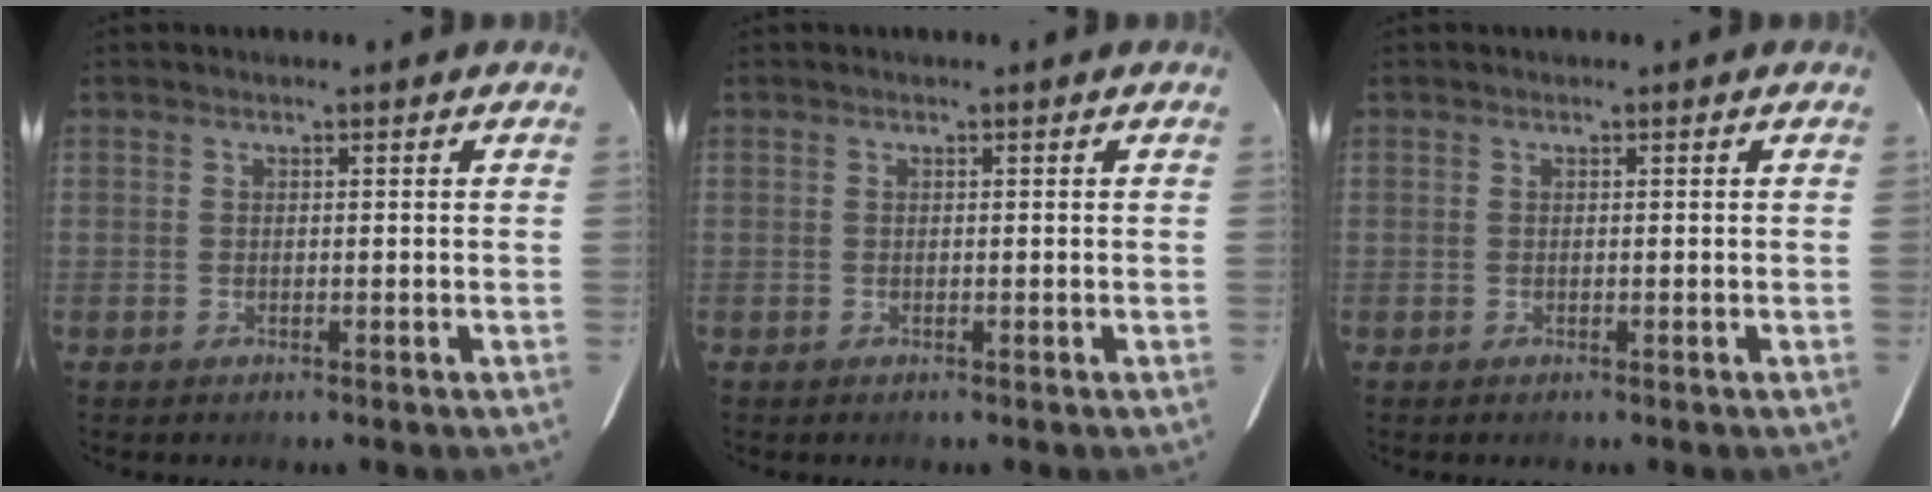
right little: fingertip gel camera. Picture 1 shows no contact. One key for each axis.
{"total": 0.0}
{"total": 0.0}